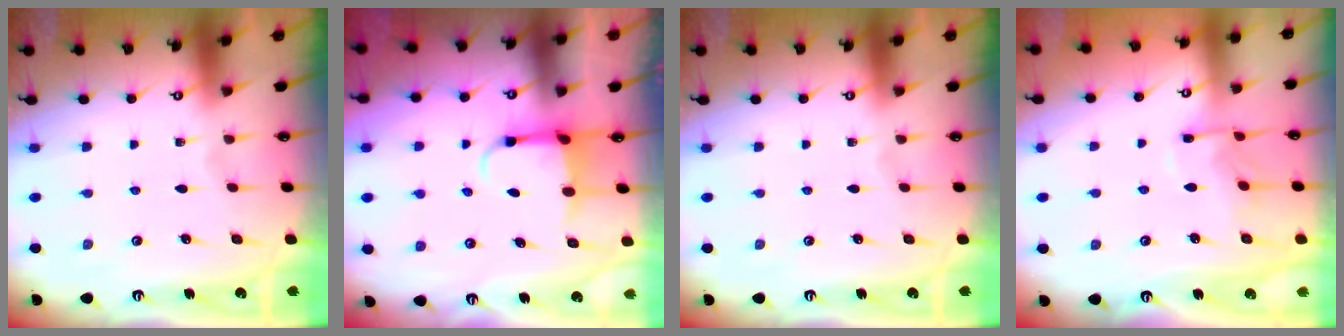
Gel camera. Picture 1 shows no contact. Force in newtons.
{"total": 3.9, "press": 3.7, "slide": 1.0}
{"total": 0.0}
{"total": 6.8, "press": 6.8, "slide": 0.6}